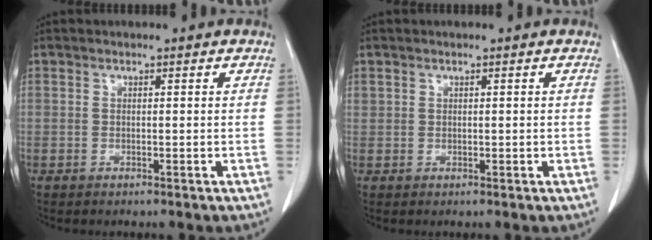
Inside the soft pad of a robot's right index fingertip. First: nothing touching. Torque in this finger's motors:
{"motor_torque": [-0.02, 0.06, -0.03, 0.01]}